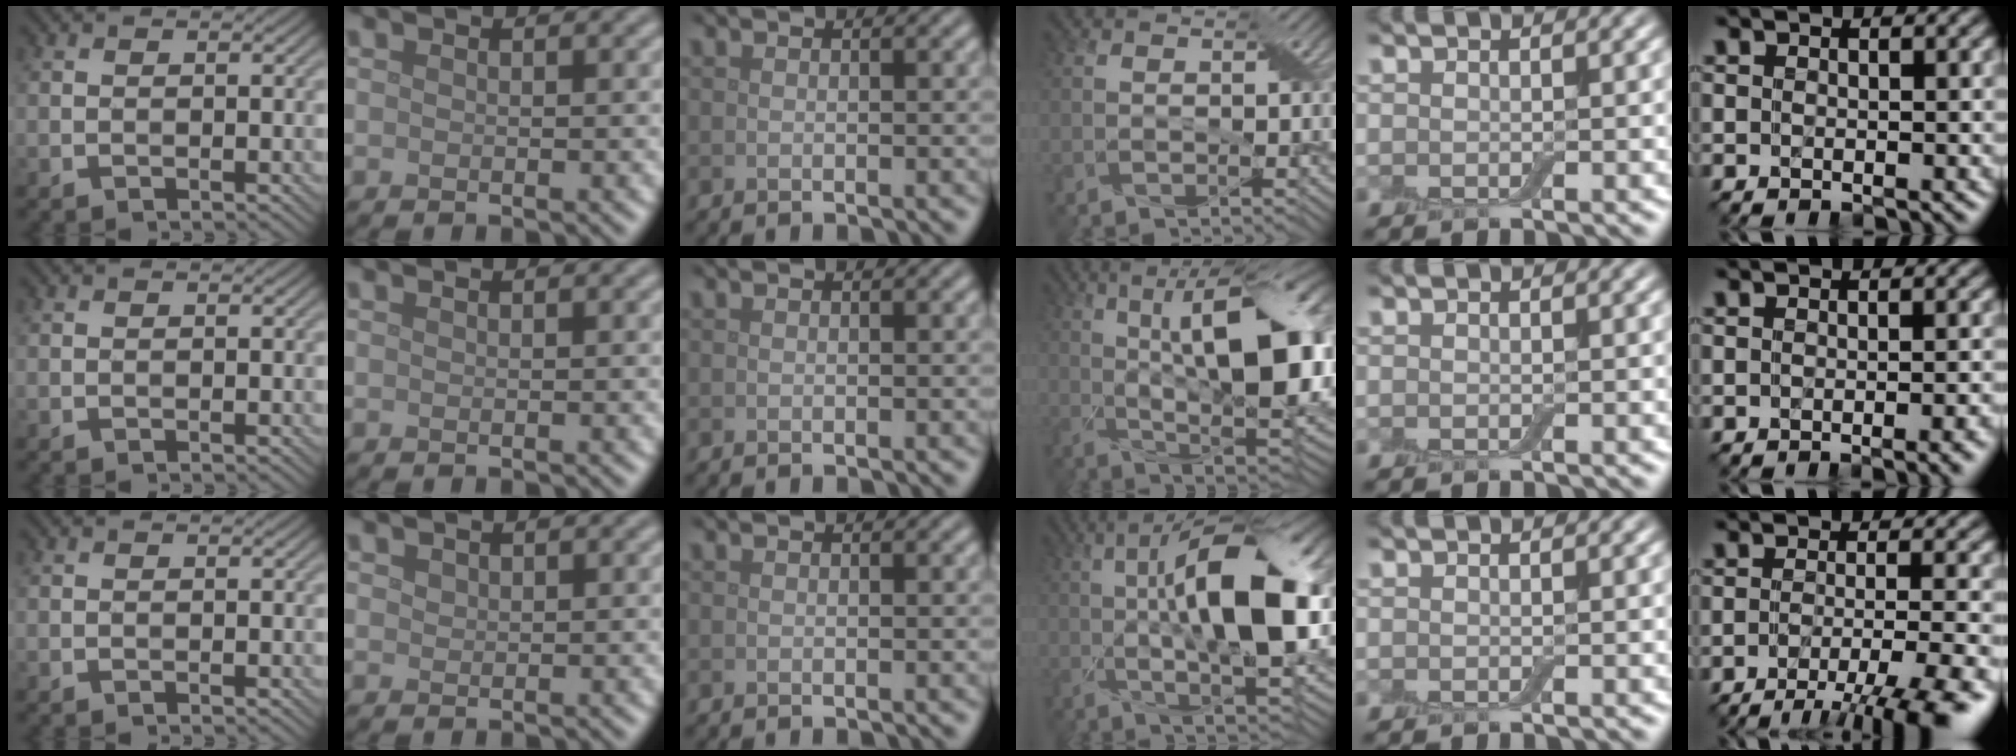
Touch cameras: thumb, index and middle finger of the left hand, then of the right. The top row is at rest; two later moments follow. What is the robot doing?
{"motion": "close", "object": "airpods case & airpods"}